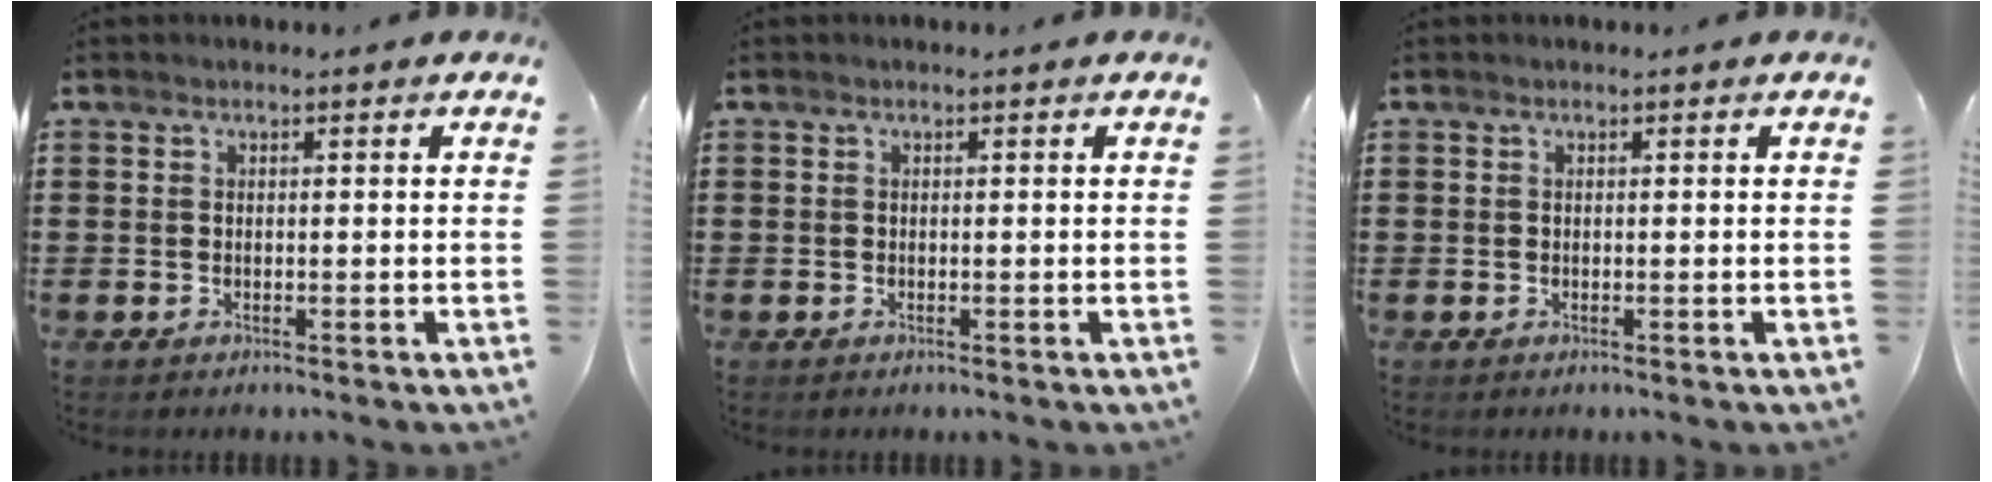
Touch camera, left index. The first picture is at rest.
{"total": 0.0}
{"total": 0.0}